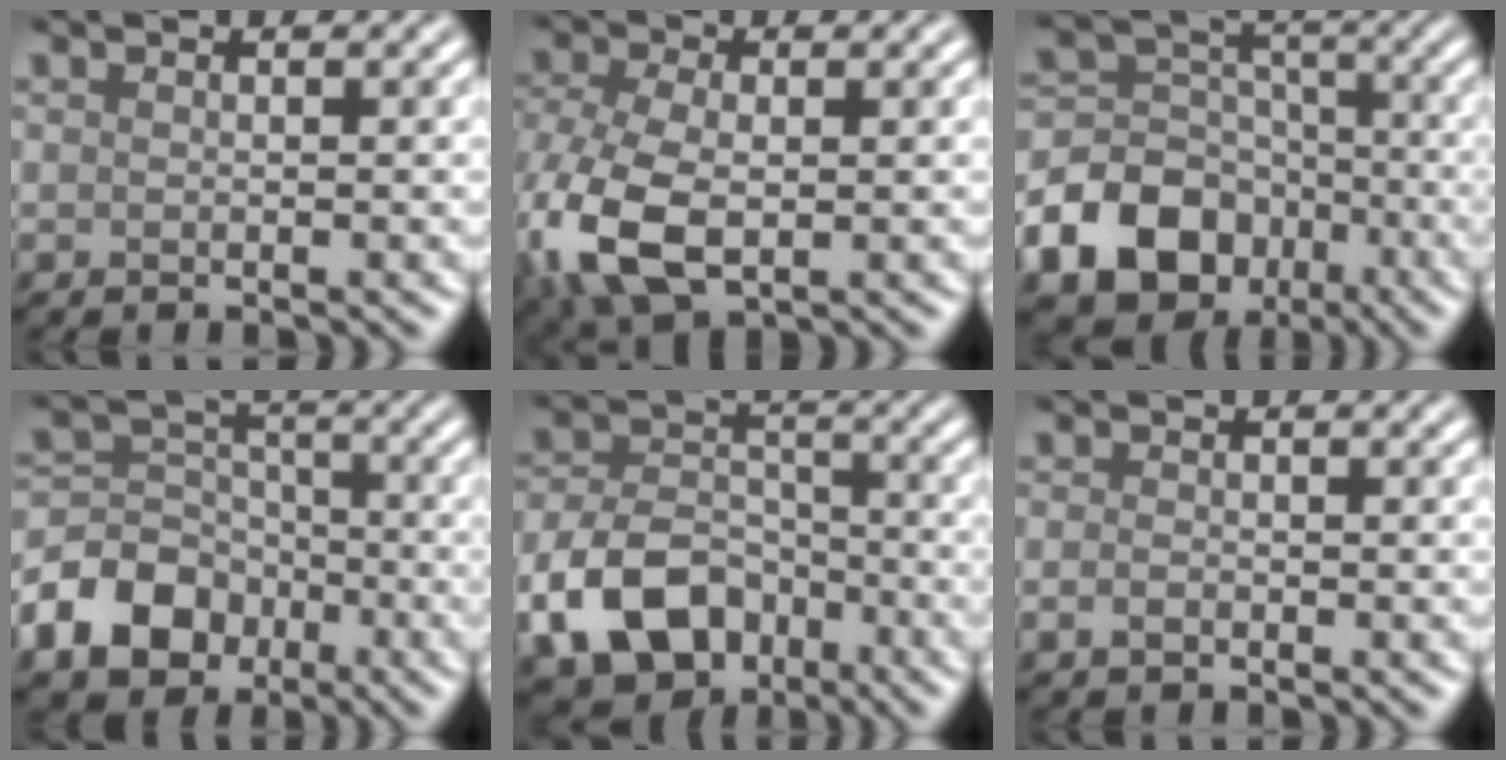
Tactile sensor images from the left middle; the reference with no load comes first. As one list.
[{"total": 9.1, "force": [-2.3, 5.5, 6.9], "torque": [-0.187, -0.019, -0.044]}, {"total": 16.2, "force": [-7.7, 13.0, 6.0], "torque": [-0.126, -0.048, -0.150]}, {"total": 7.5, "force": [-3.7, 5.7, 3.3], "torque": [-0.059, 0.003, -0.084]}, {"total": 8.7, "force": [-4.1, 6.1, 4.7], "torque": [-0.089, -0.005, -0.084]}, {"total": 1.1, "force": [-0.5, 0.8, 0.7], "torque": [-0.013, -0.001, -0.012]}]